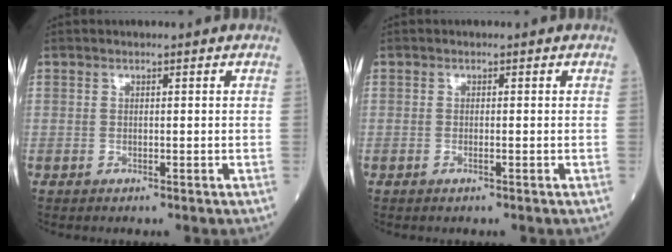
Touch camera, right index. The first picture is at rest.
{"total": 0.8, "force": [-0.4, 0.0, 0.7], "torque": [-0.014, -0.001, -0.007]}